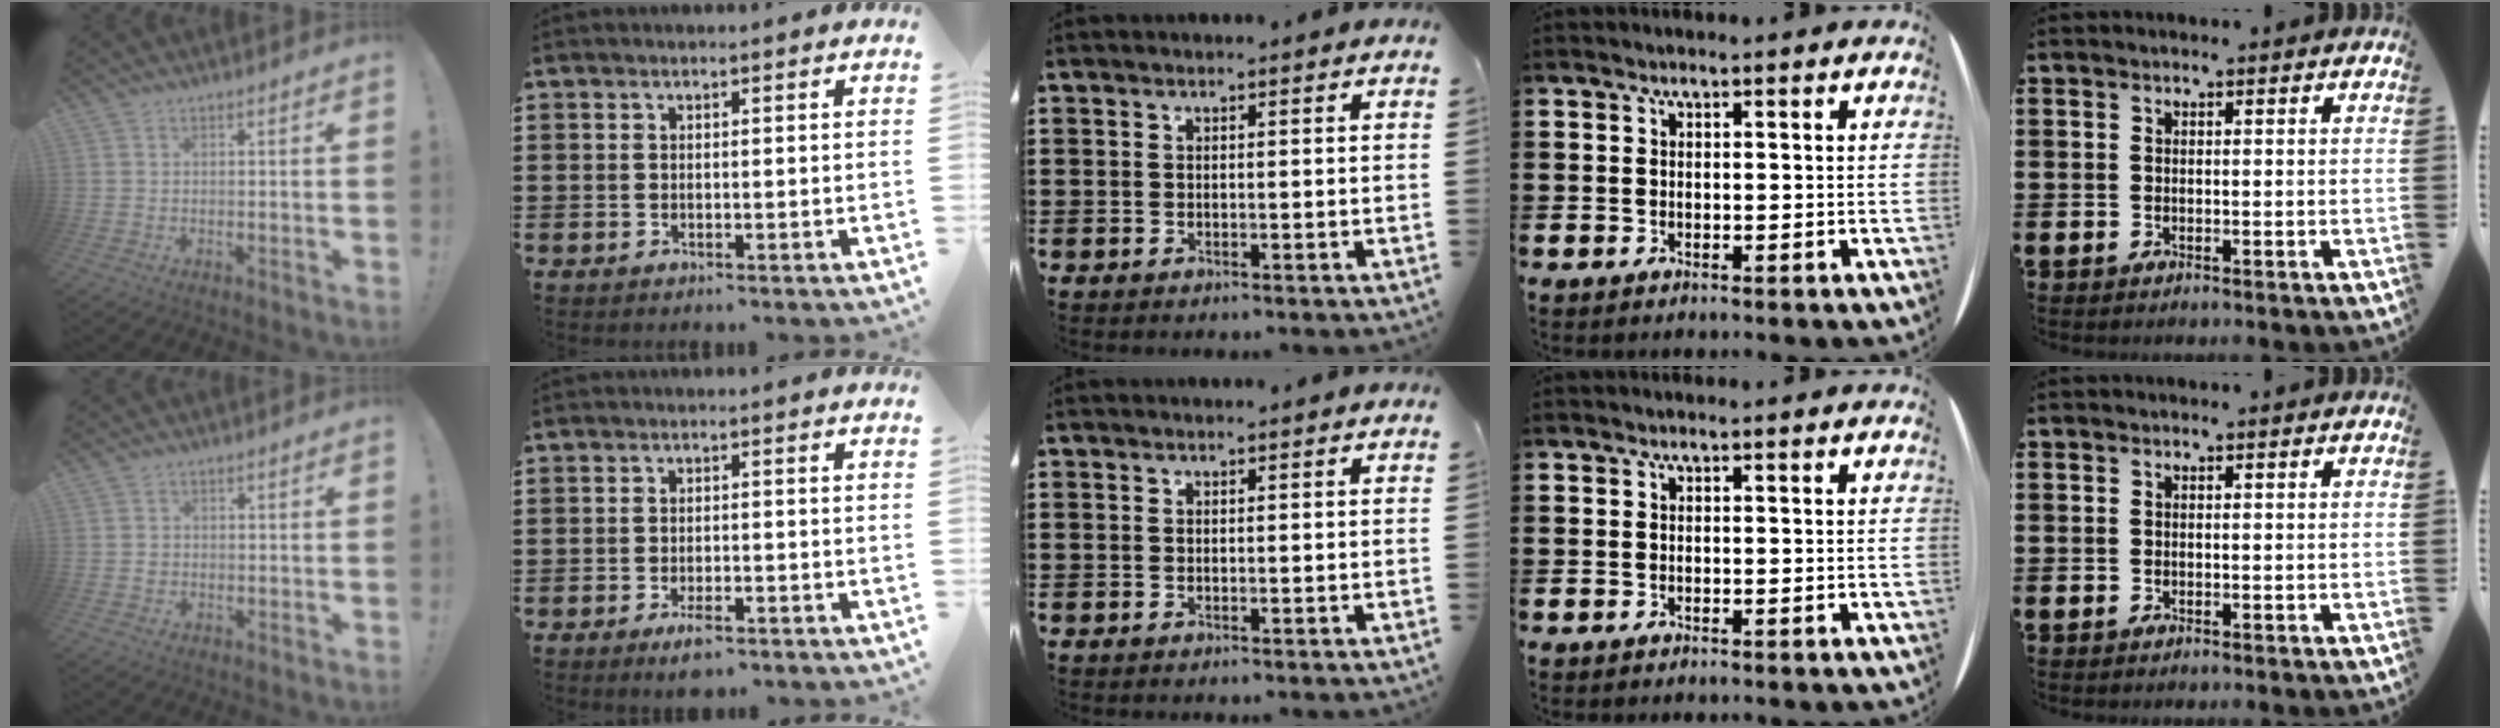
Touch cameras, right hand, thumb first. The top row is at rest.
{"thumb": {"total": 1.2, "force": [-0.3, 1.2, 0.2], "torque": [-0.005, 0.004, -0.005]}, "index": {"total": 2.7, "force": [-1.9, 0.7, 1.8], "torque": [-0.038, 0.000, -0.039]}}